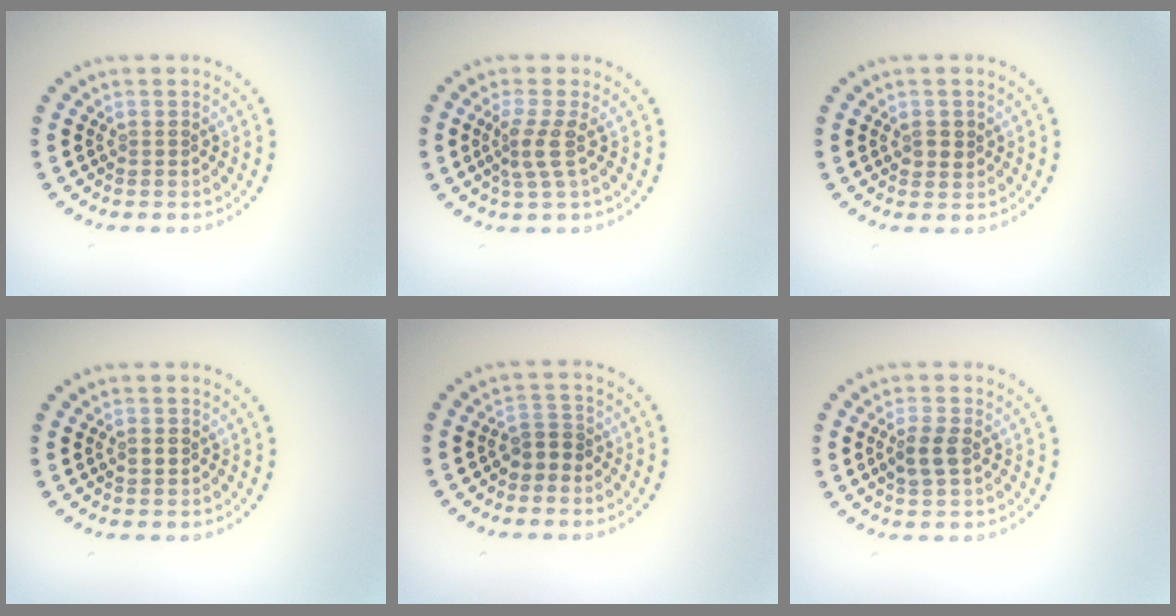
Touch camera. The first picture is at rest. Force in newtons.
{"total": 2.4, "press": 1.7, "slide": 1.7}
{"total": 1.3, "press": 1.3, "slide": 0.2}
{"total": 1.2, "press": 1.2, "slide": 0.1}
{"total": 1.9, "press": 1.8, "slide": 0.7}
{"total": 2.3, "press": 2.3, "slide": 0.5}